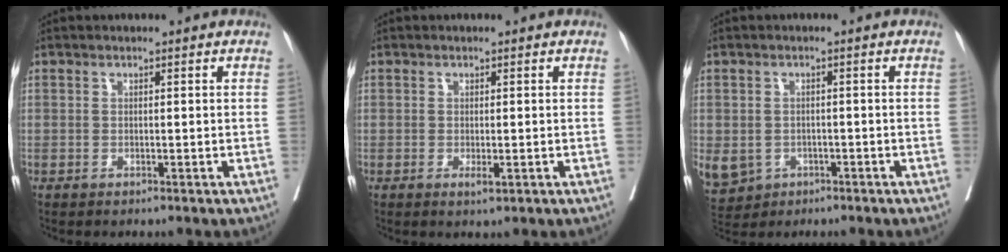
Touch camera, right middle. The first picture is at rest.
{"total": 1.3, "force": [-0.4, 0.3, 1.1], "torque": [-0.019, -0.004, -0.006]}
{"total": 10.8, "force": [-4.3, 9.2, 3.7], "torque": [-0.121, -0.001, -0.055]}